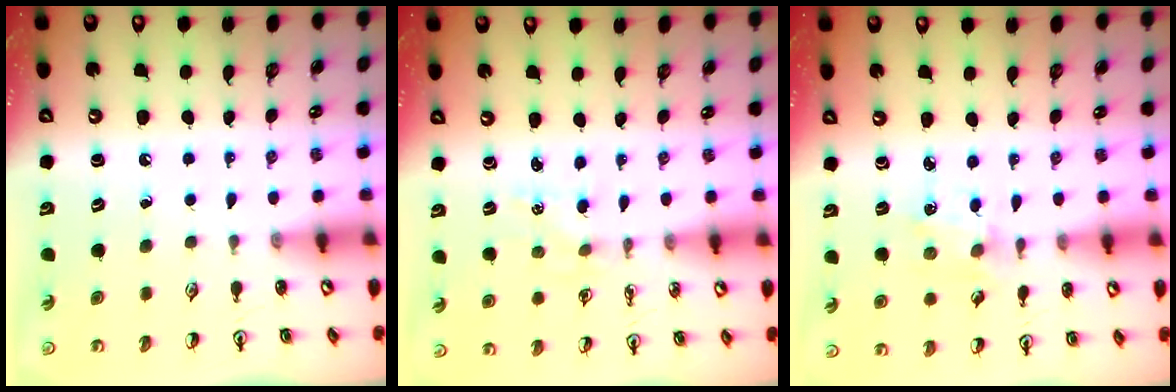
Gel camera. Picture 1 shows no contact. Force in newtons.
{"total": 0.8, "press": 0.8, "slide": 0.1}
{"total": 1.6, "press": 1.5, "slide": 0.3}